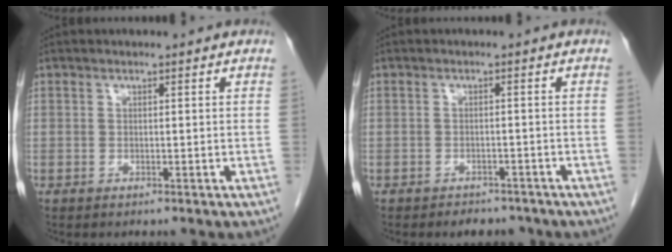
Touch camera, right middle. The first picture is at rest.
{"total": 3.6, "force": [-3.1, 1.7, 0.7], "torque": [-0.015, 0.000, -0.040]}